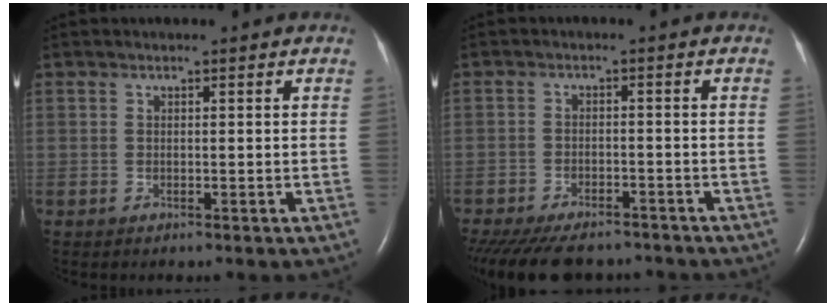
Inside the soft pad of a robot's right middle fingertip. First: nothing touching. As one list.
[{"total": 14.0, "force": [-11.7, 5.2, 5.7], "torque": [-0.136, -0.019, -0.164]}]